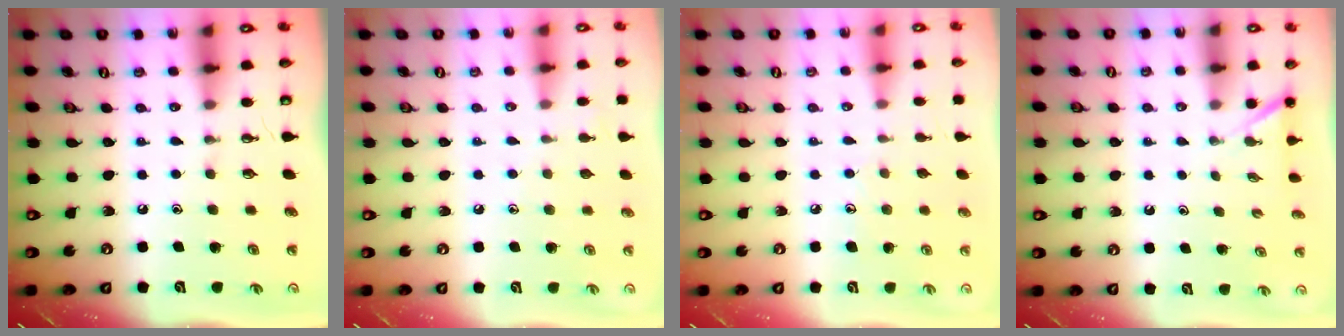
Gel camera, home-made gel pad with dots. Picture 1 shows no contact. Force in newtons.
{"total": 5.0, "press": 5.0, "slide": 0.6}
{"total": 5.1, "press": 5.1, "slide": 0.5}
{"total": 1.5, "press": 1.5, "slide": 0.1}